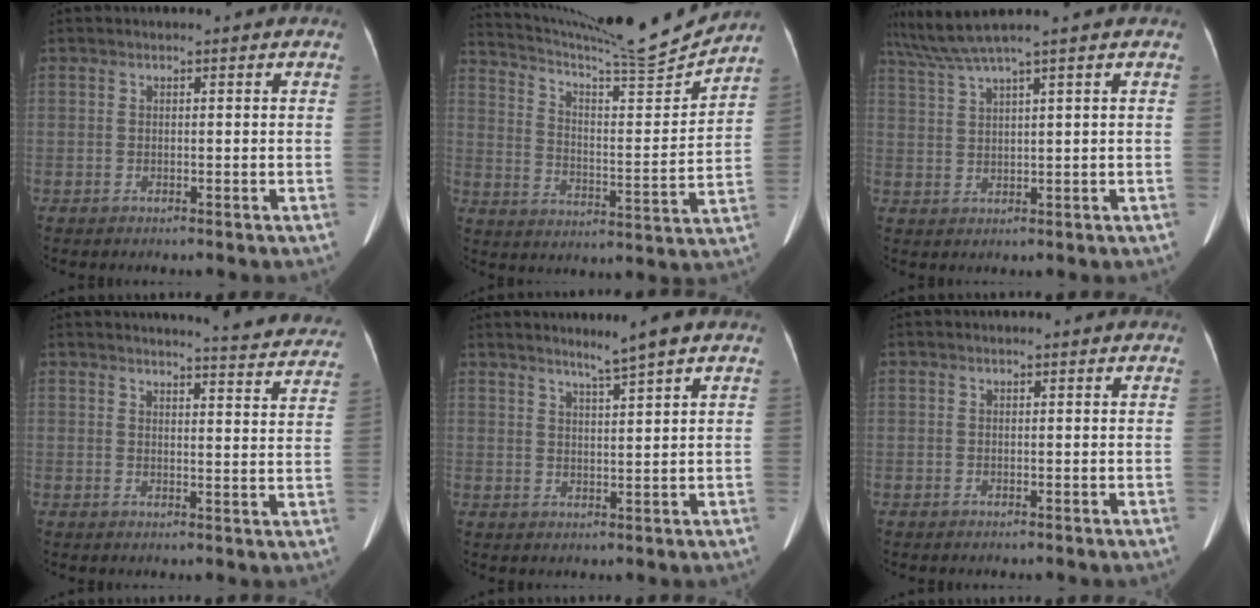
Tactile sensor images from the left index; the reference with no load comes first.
{"total": 17.7, "force": [16.9, -1.4, 4.8], "torque": [-0.100, -0.047, 0.255]}
{"total": 4.7, "force": [3.8, -1.8, 2.1], "torque": [-0.058, 0.009, 0.088]}
{"total": 12.9, "force": [12.7, 0.7, 2.2], "torque": [-0.009, -0.066, 0.119]}
{"total": 3.5, "force": [2.7, -1.1, 2.0], "torque": [-0.037, -0.006, 0.051]}
{"total": 0.0}